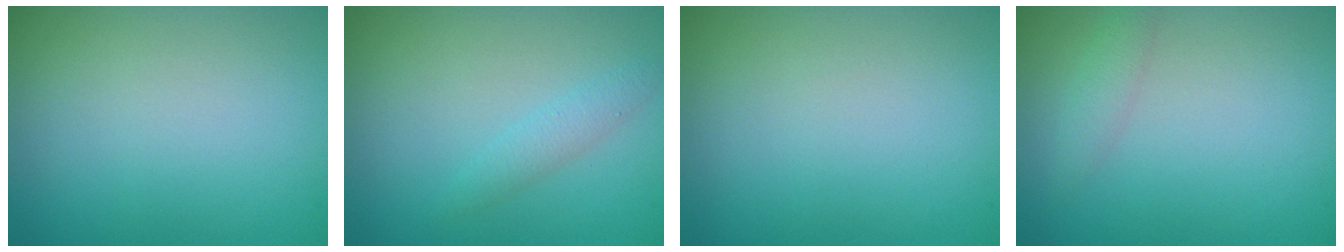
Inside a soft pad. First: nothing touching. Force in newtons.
{"total": 1.4, "press": 1.4, "slide": 0.0}
{"total": 0.0}
{"total": 1.3, "press": 1.3, "slide": 0.0}